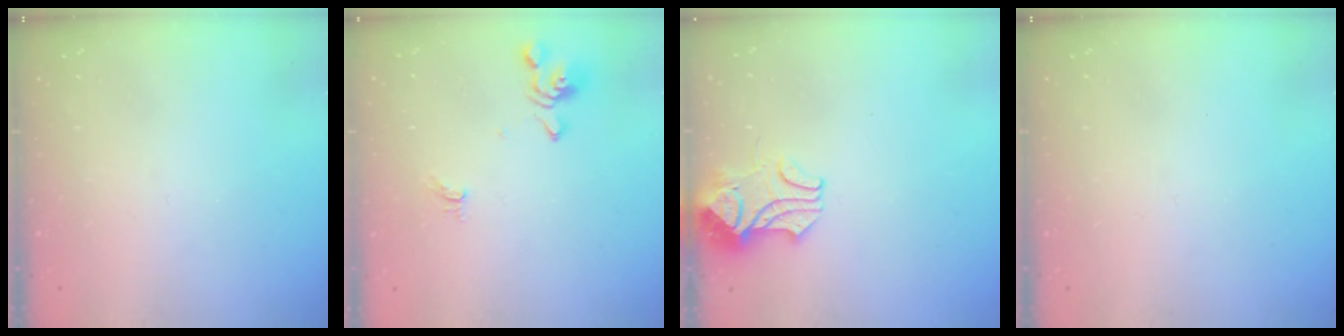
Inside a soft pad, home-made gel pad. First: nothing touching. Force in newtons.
{"total": 2.4, "press": 2.3, "slide": 0.5}
{"total": 2.4, "press": 2.3, "slide": 0.9}
{"total": 0.0}